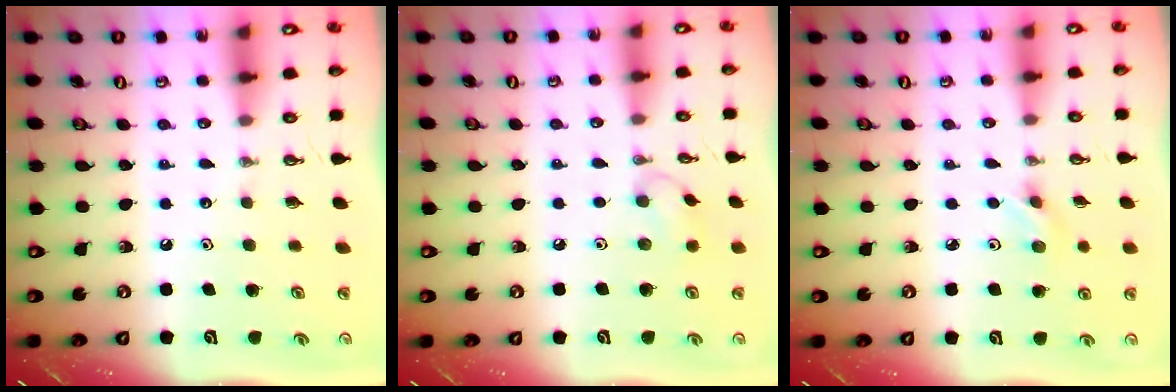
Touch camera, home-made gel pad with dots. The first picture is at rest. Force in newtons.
{"total": 6.8, "press": 6.8, "slide": 0.7}
{"total": 3.9, "press": 3.7, "slide": 1.3}